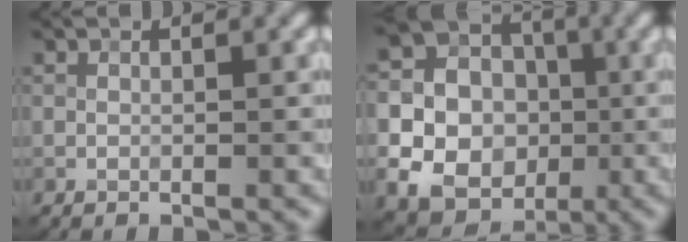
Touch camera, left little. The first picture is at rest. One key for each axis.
{"total": 17.0, "fx": -3.1, "fy": 15.8, "fz": 5.3, "tx": -0.131, "ty": -0.011, "tz": -0.072}